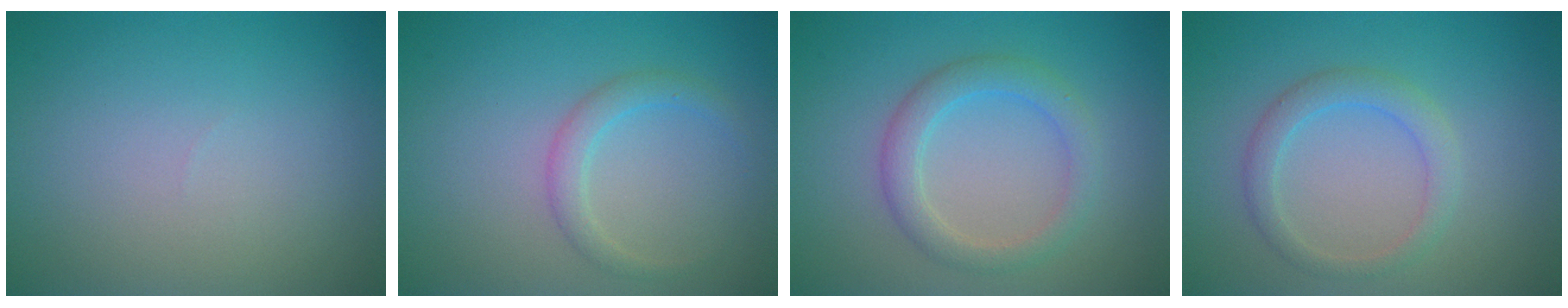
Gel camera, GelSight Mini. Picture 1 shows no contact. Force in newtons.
{"total": 1.9, "press": 1.9, "slide": 0.2}
{"total": 3.1, "press": 3.1, "slide": 0.1}
{"total": 2.4, "press": 2.4, "slide": 0.2}